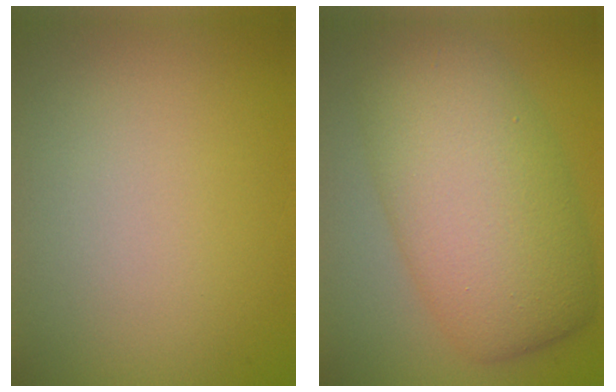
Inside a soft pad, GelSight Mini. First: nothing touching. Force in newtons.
{"total": 9.4, "press": 9.4, "slide": 0.1}